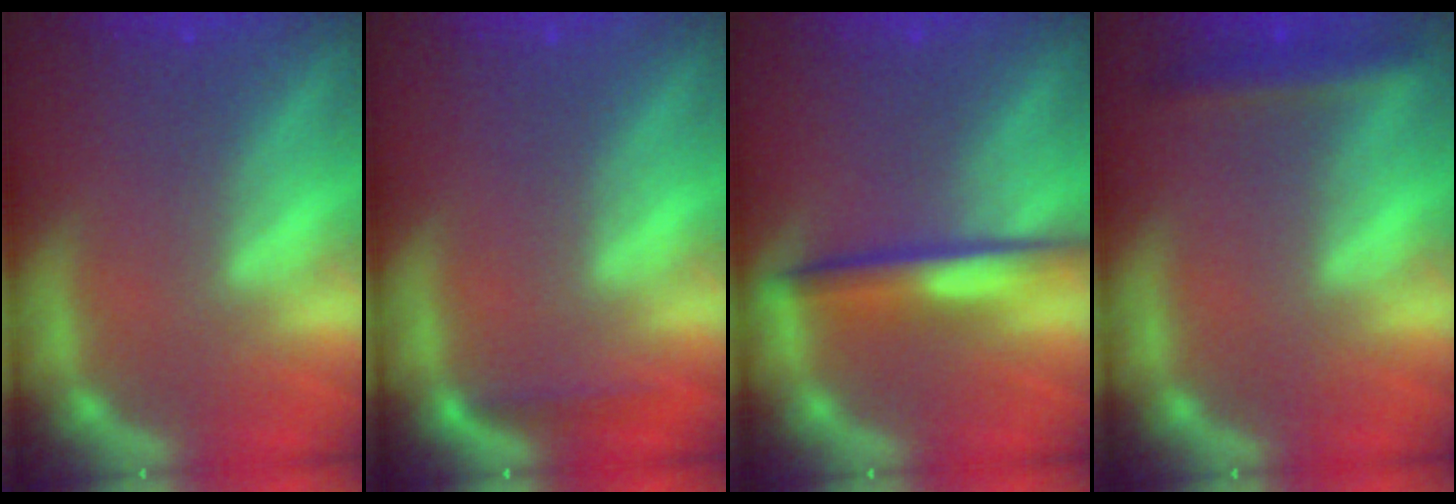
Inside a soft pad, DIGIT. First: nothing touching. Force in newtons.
{"total": 1.4}
{"total": 4.0}
{"total": 2.4}